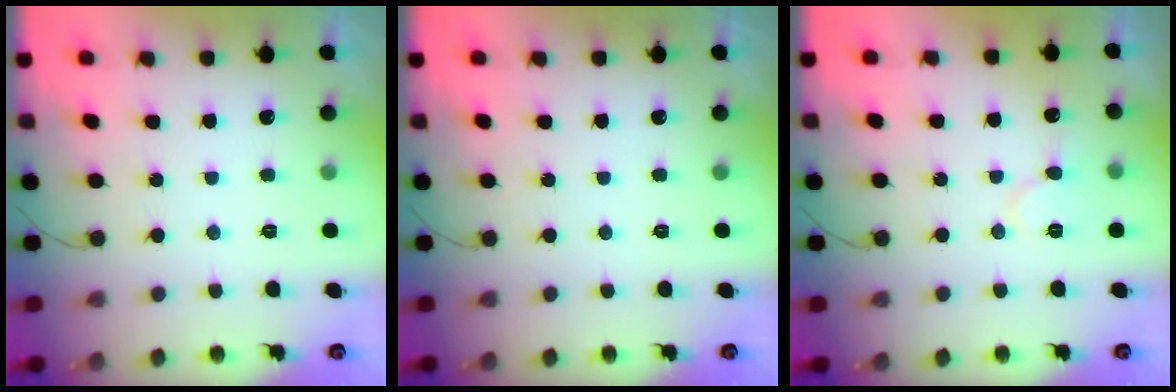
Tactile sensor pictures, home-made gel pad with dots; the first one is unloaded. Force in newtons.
{"total": 0.0}
{"total": 6.8, "press": 6.8, "slide": 0.7}